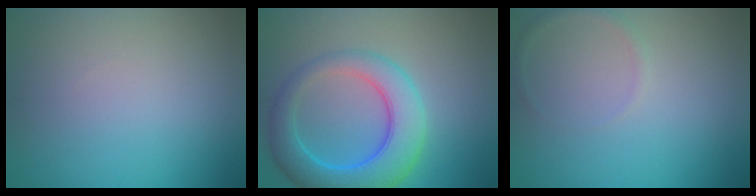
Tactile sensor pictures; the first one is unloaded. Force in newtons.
{"total": 7.1, "press": 7.1, "slide": 0.2}
{"total": 0.8, "press": 0.8, "slide": 0.0}